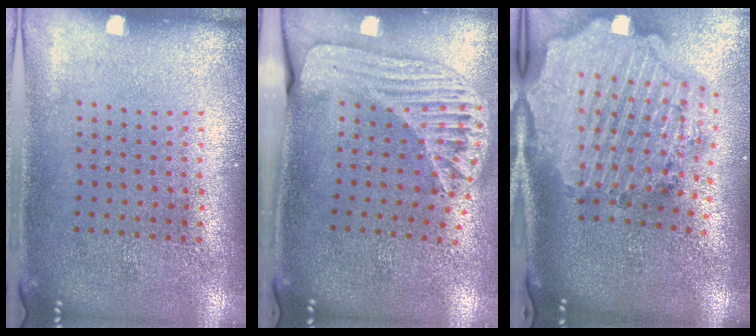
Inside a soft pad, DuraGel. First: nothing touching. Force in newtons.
{"total": 1.8, "press": 1.6, "slide": 0.9}
{"total": 4.1, "press": 3.4, "slide": 2.3}